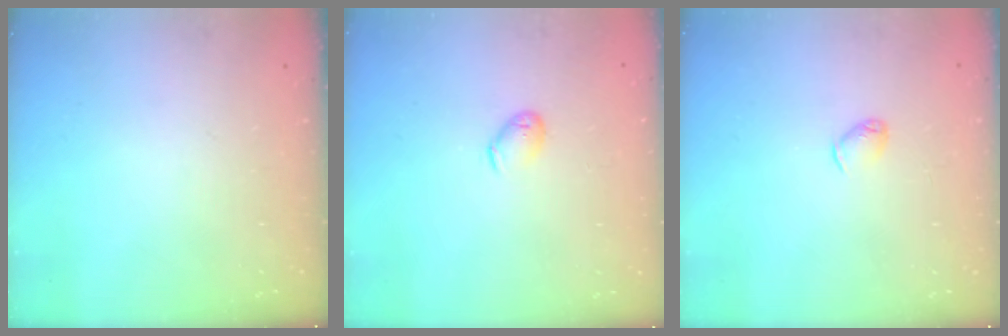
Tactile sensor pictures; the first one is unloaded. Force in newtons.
{"total": 5.7, "press": 5.6, "slide": 1.2}
{"total": 3.1, "press": 3.1, "slide": 0.5}